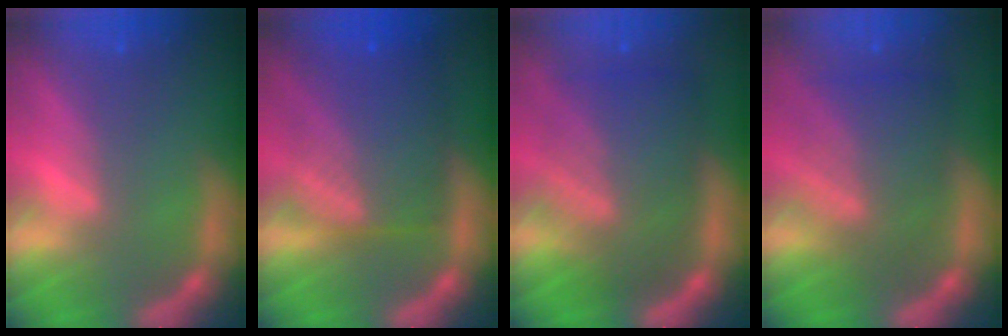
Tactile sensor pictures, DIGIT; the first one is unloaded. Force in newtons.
{"total": 9.5}
{"total": 9.4}
{"total": 7.6}